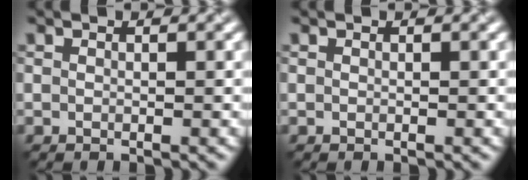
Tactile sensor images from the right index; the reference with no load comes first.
{"total": 0.0}